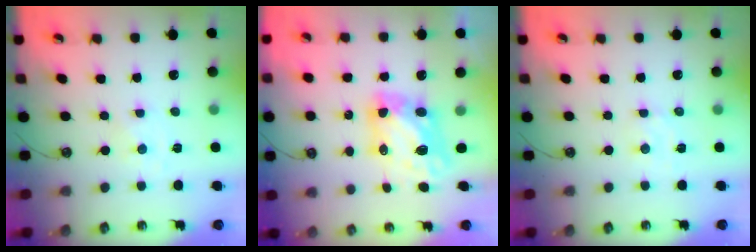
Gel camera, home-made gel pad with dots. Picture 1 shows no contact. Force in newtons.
{"total": 8.1, "press": 8.1, "slide": 0.7}
{"total": 2.4, "press": 2.3, "slide": 0.6}